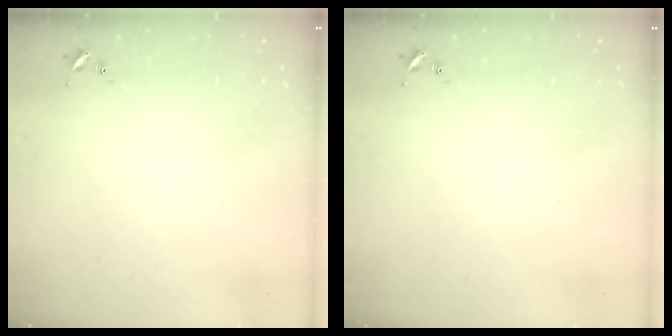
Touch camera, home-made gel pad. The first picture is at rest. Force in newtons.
{"total": 0.0}